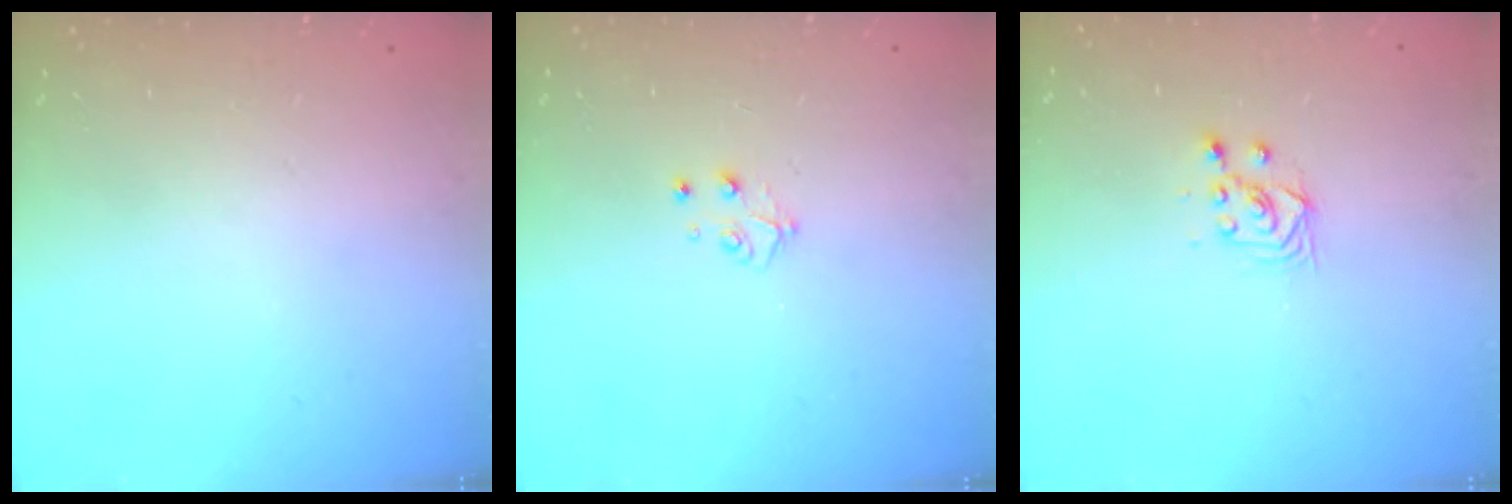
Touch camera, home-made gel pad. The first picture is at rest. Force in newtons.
{"total": 3.4, "press": 3.4, "slide": 0.4}
{"total": 3.7, "press": 3.4, "slide": 1.6}